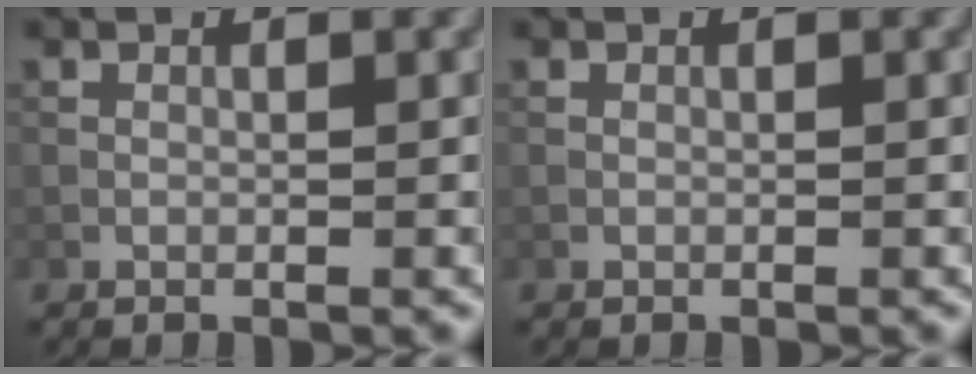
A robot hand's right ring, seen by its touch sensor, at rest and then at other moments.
{"total": 0.0}